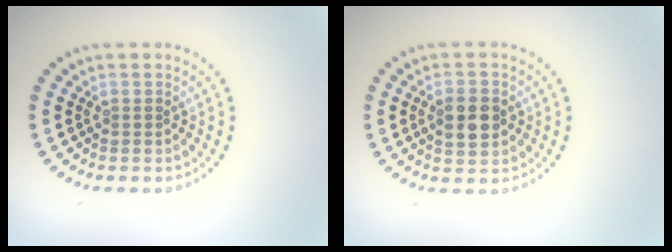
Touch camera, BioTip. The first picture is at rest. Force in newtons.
{"total": 3.4, "press": 3.4, "slide": 0.1}